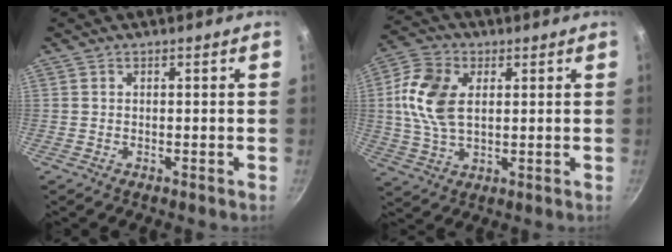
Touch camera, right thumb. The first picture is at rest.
{"total": 11.8, "force": [2.1, 7.4, 9.0], "torque": [-0.167, 0.004, 0.033]}